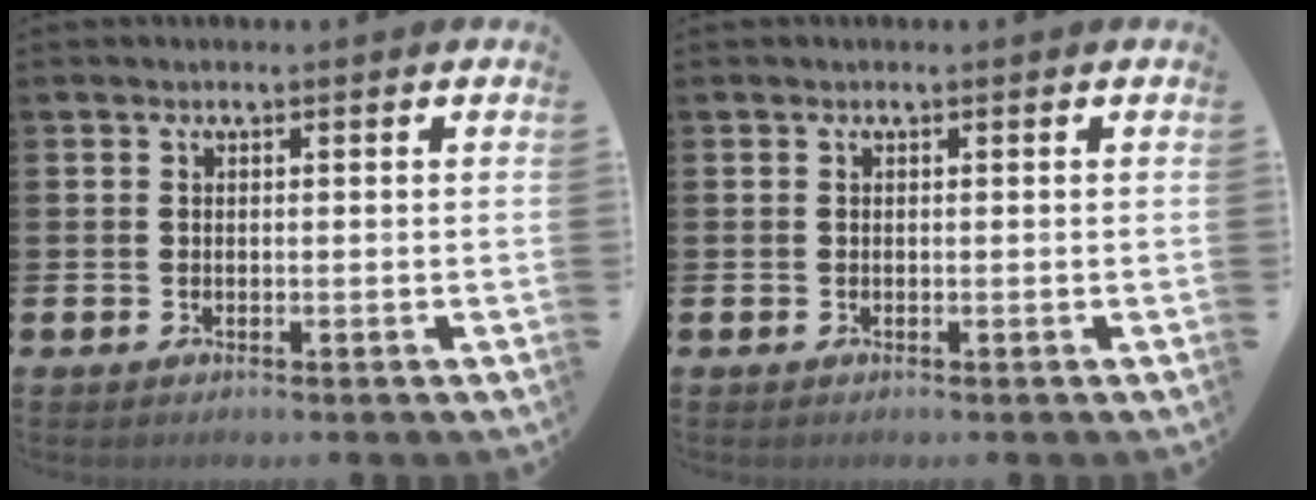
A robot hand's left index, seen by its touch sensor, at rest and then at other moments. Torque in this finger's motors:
{"motor_torque": [0.00, 0.00, 0.00, 0.00]}